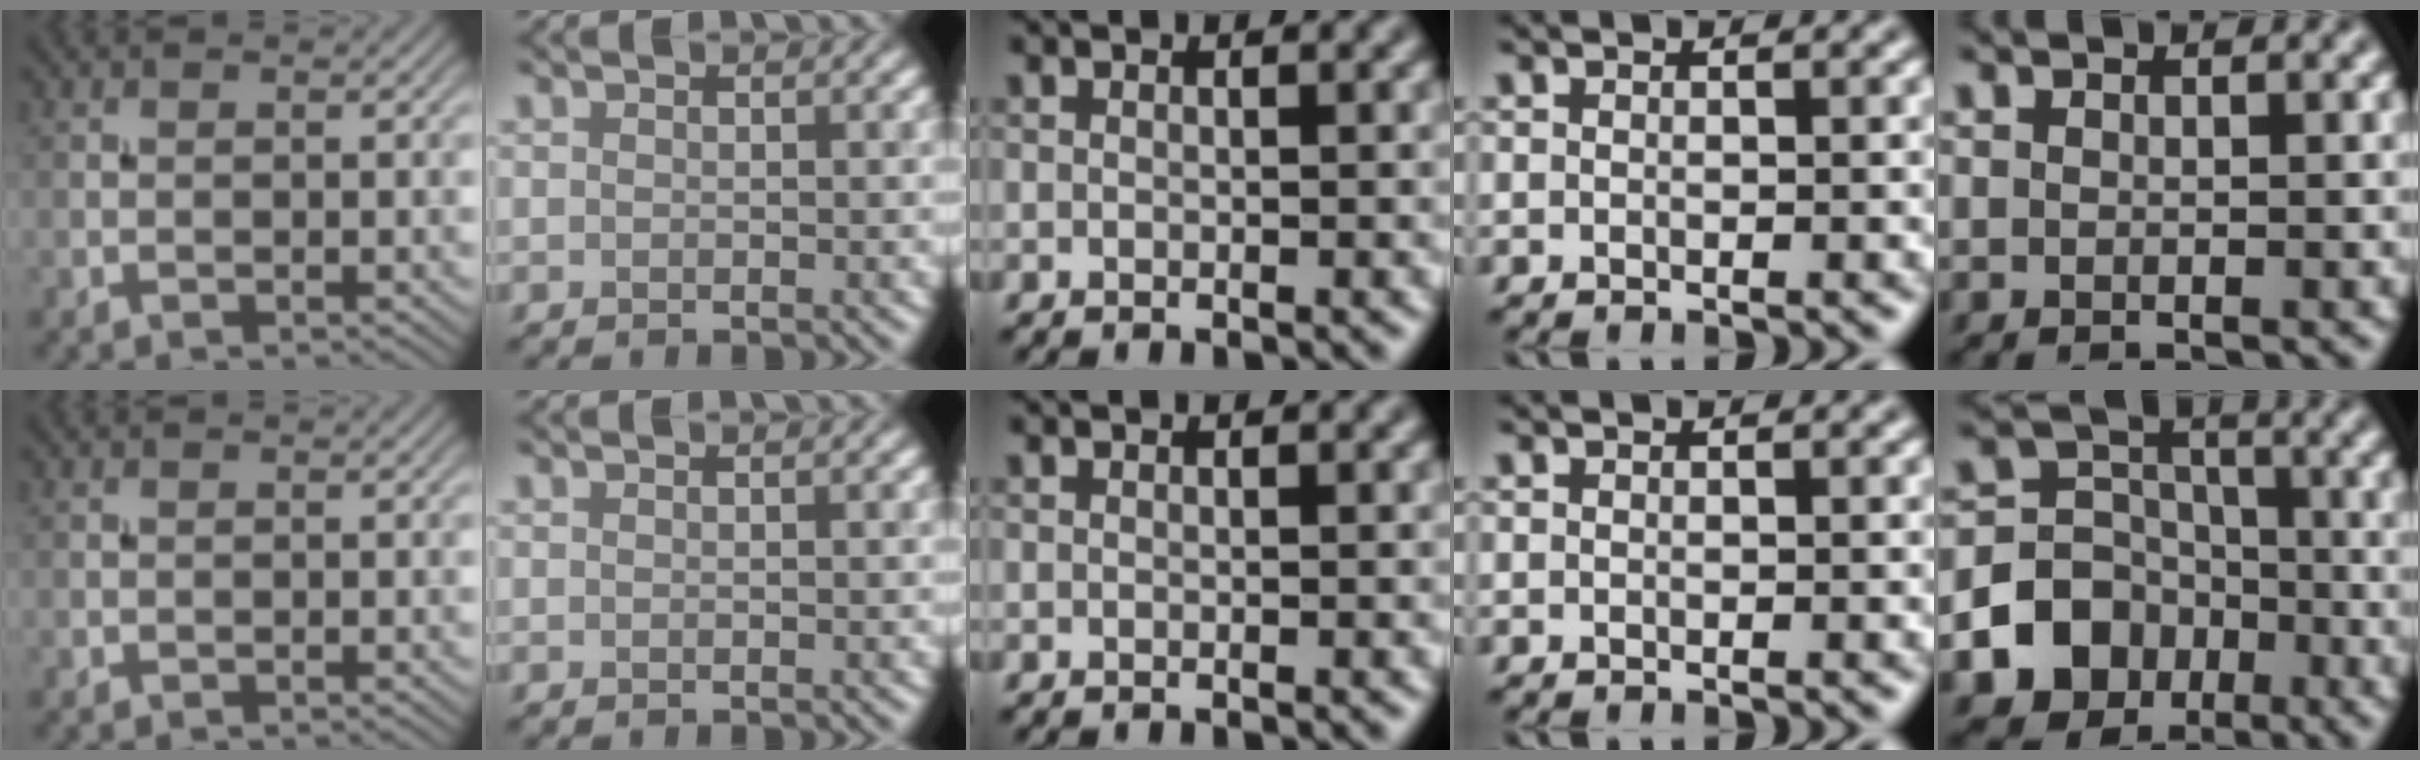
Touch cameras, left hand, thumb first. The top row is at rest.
{"little": {"total": 9.4, "force": [-4.4, 7.9, 2.6], "torque": [-0.032, -0.015, -0.101]}}